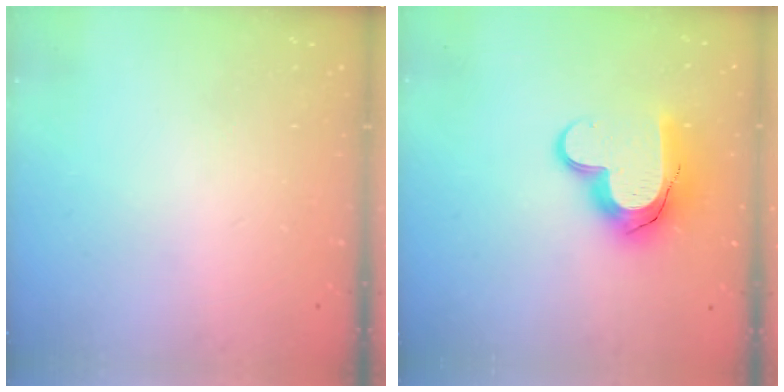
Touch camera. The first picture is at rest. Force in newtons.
{"total": 15.2, "press": 15.1, "slide": 1.1}